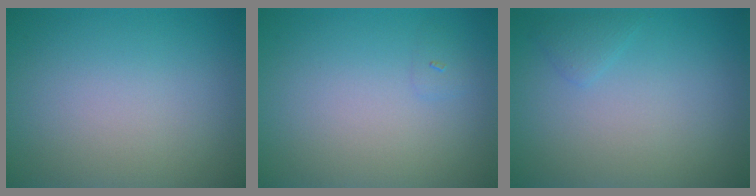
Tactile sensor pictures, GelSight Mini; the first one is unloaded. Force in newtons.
{"total": 0.6, "press": 0.6, "slide": 0.1}
{"total": 0.9, "press": 0.9, "slide": 0.1}